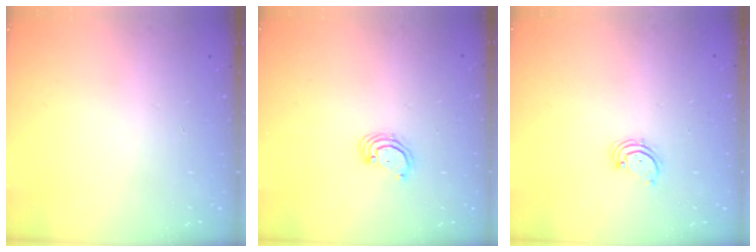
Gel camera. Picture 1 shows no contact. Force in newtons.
{"total": 2.5, "press": 2.5, "slide": 0.2}
{"total": 1.7, "press": 1.6, "slide": 0.2}